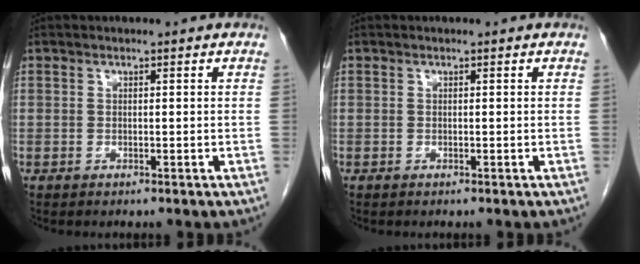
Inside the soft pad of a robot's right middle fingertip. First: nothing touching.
{"total": 0.0}